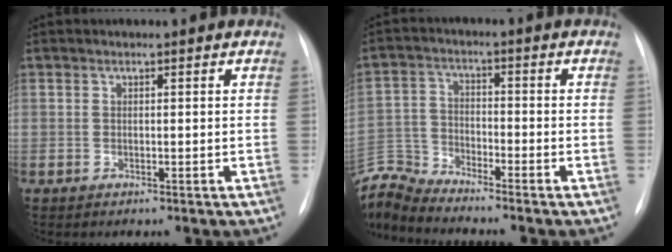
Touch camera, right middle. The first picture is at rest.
{"total": 8.2, "force": [-8.2, -1.0, 0.0], "torque": [-0.013, 0.010, -0.163]}